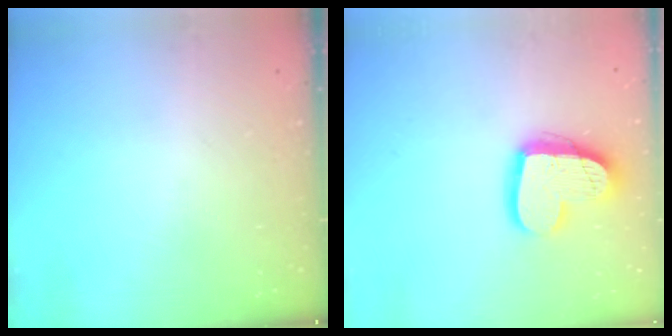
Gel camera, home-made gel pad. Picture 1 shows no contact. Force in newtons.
{"total": 15.9, "press": 15.9, "slide": 1.2}